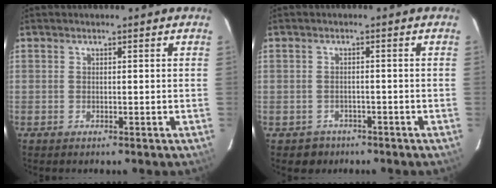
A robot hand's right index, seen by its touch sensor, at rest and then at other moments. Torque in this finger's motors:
{"motor_torque": [-0.05, -0.07, 0.00, -0.02]}